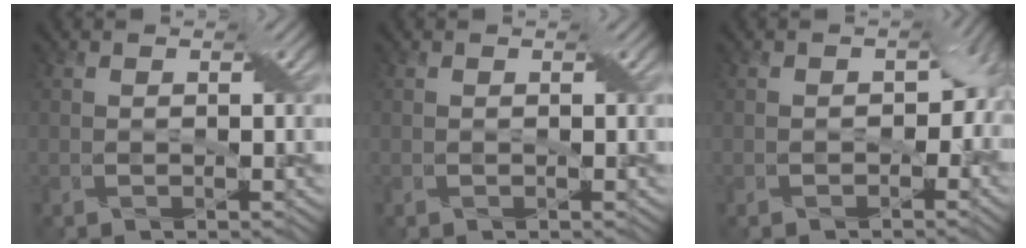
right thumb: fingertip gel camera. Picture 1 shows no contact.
{"total": 0.0}
{"total": 4.1, "force": [-0.9, 3.2, 2.4], "torque": [-0.017, -0.013, -0.012]}